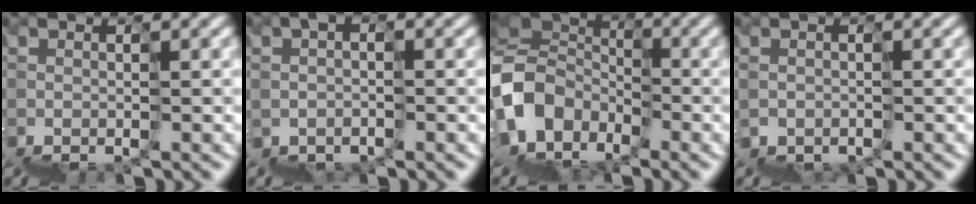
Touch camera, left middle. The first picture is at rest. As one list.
[{"total": 1.7, "force": [-0.6, 1.1, 1.2], "torque": [-0.023, -0.003, -0.005]}, {"total": 8.5, "force": [-0.9, 6.9, 4.9], "torque": [-0.119, 0.013, -0.017]}, {"total": 1.0, "force": [-0.7, 0.8, -0.1], "torque": [0.002, 0.004, -0.007]}]